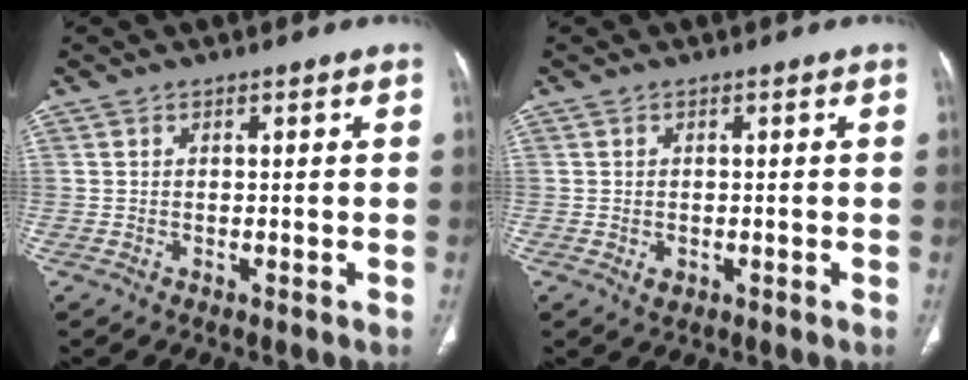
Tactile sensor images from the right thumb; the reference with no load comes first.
{"total": 1.6, "force": [-0.4, 1.3, 1.0], "torque": [-0.011, 0.000, -0.001]}